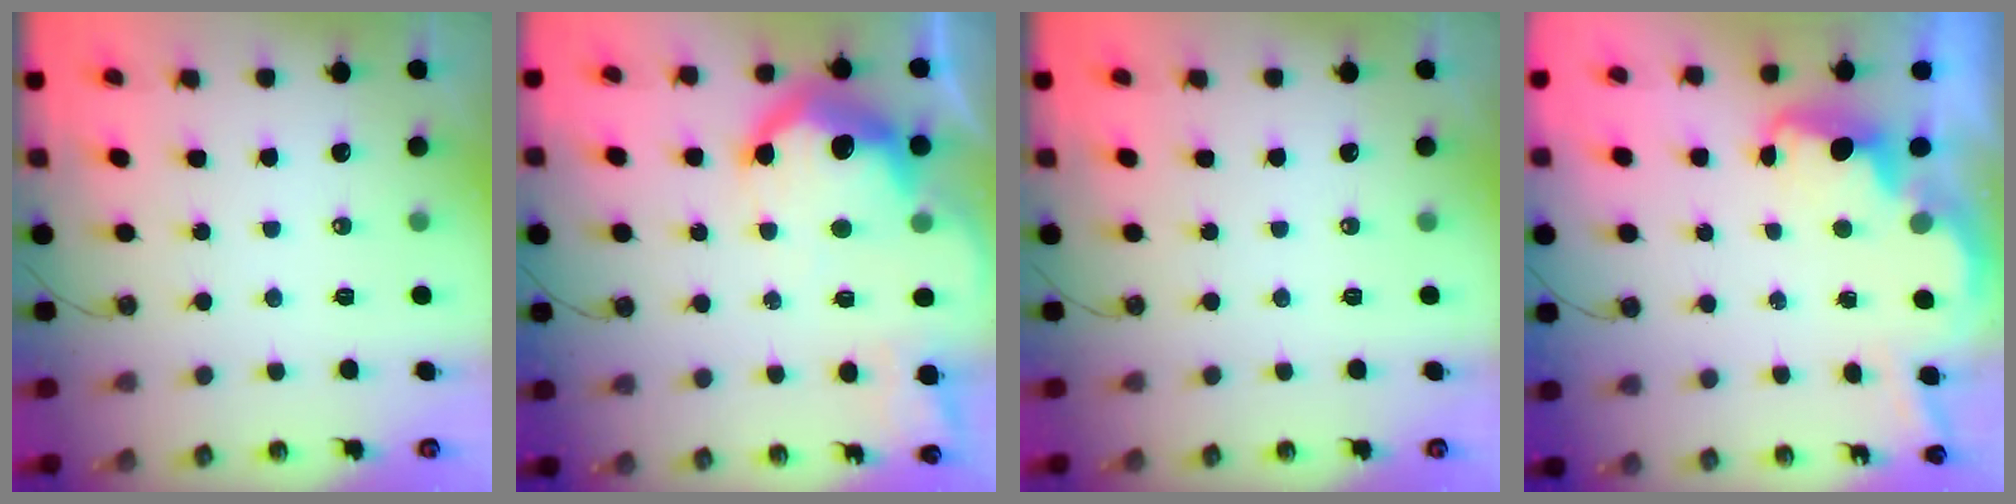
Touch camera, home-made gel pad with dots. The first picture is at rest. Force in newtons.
{"total": 22.7, "press": 22.7, "slide": 1.8}
{"total": 0.0}
{"total": 3.9, "press": 3.8, "slide": 0.7}